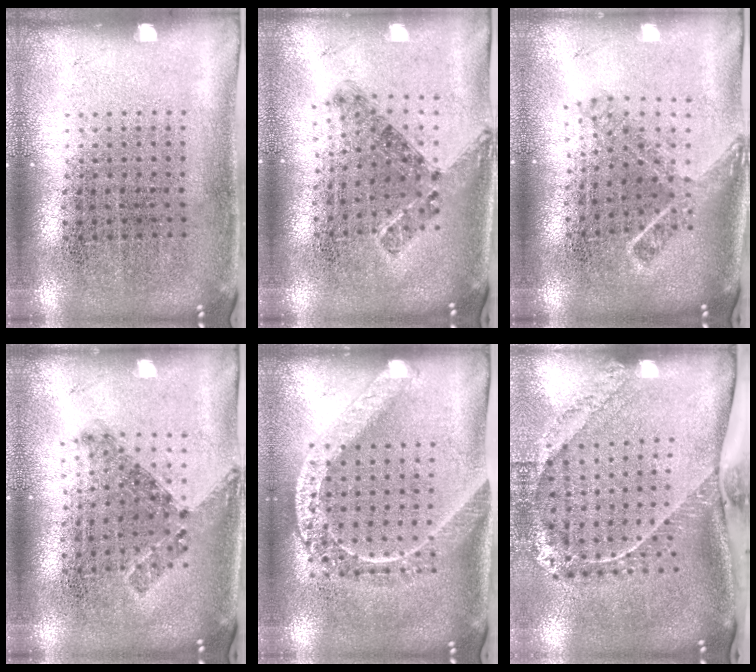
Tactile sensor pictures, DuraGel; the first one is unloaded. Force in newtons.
{"total": 0.7, "press": 0.7, "slide": 0.2}
{"total": 1.5, "press": 1.2, "slide": 1.0}
{"total": 0.6, "press": 0.5, "slide": 0.3}
{"total": 1.9, "press": 1.7, "slide": 0.9}
{"total": 2.4, "press": 1.7, "slide": 1.7}